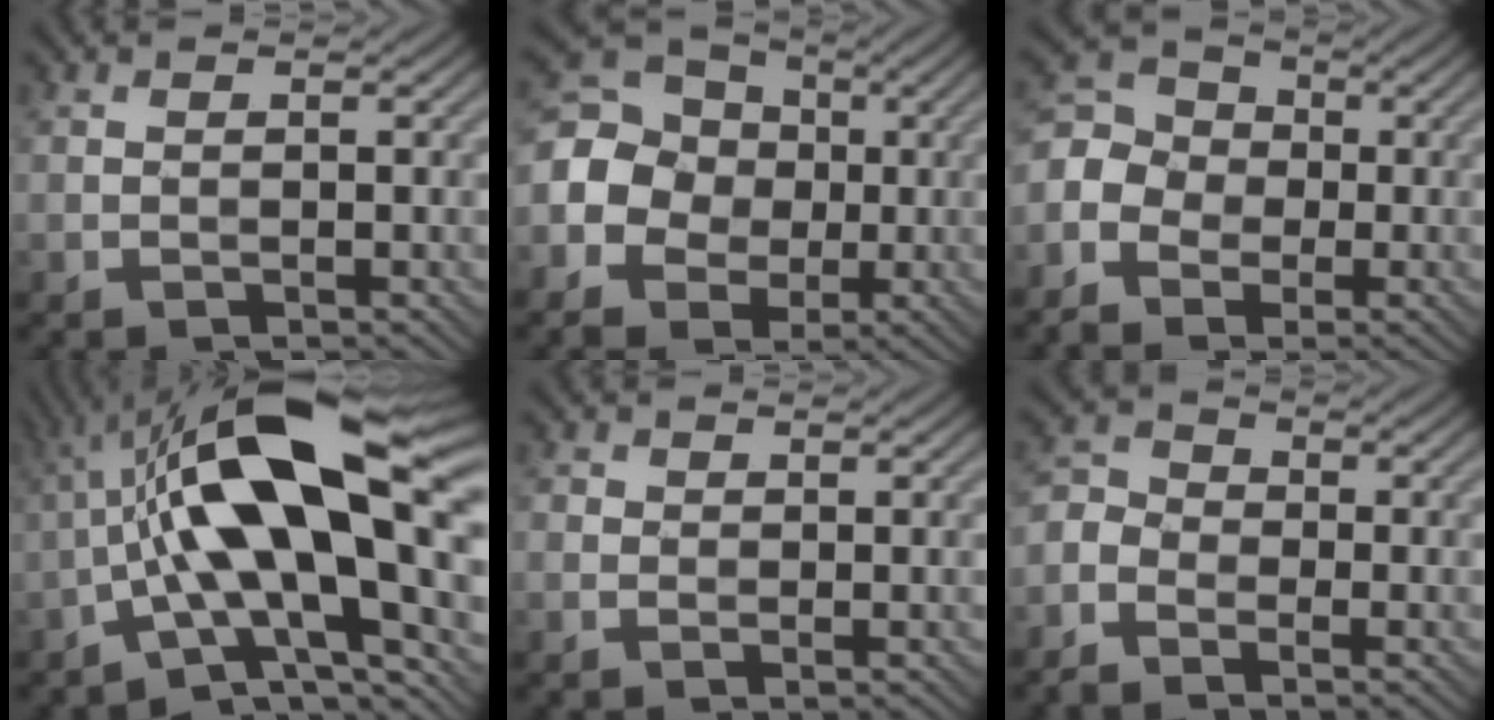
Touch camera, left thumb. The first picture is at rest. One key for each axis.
{"total": 11.9, "fx": -1.2, "fy": 10.7, "fz": 5.0, "tx": -0.162, "ty": 0.012, "tz": -0.044}
{"total": 7.2, "fx": -2.3, "fy": 6.0, "fz": 3.4, "tx": -0.096, "ty": 0.000, "tz": -0.060}
{"total": 17.5, "fx": 0.3, "fy": 5.9, "fz": 16.5, "tx": -0.278, "ty": 0.040, "tz": -0.013}
{"total": 1.2, "fx": 0.2, "fy": 1.0, "fz": 0.5, "tx": -0.015, "ty": 0.000, "tz": 0.004}
{"total": 4.2, "fx": -2.5, "fy": 2.9, "fz": 1.9, "tx": -0.060, "ty": 0.000, "tz": -0.059}